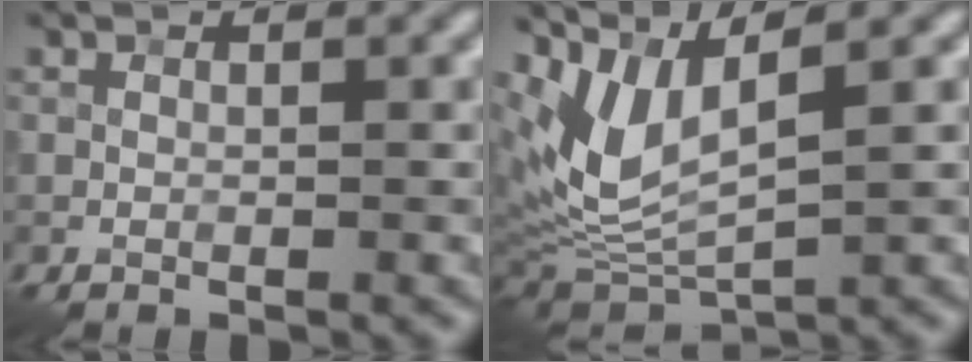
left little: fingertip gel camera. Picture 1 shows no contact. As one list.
[{"total": 7.0, "force": [2.8, 2.9, 5.7], "torque": [-0.131, -0.006, 0.057]}]